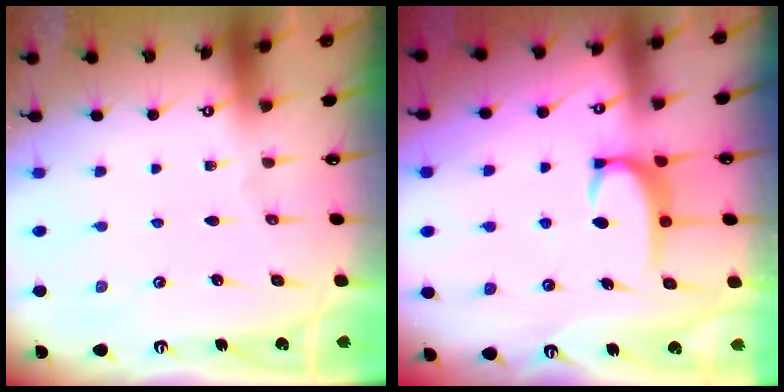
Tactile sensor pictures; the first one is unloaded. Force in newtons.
{"total": 3.5, "press": 3.4, "slide": 0.4}